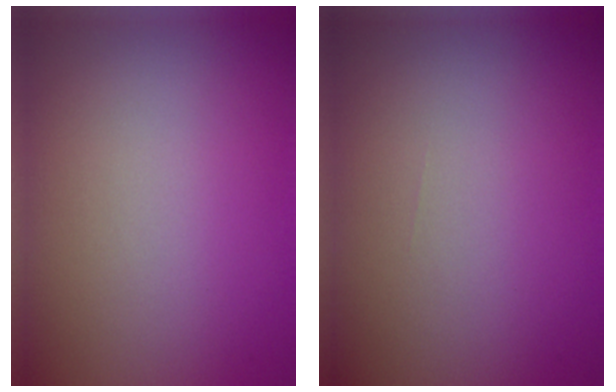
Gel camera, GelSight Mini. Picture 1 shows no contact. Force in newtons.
{"total": 0.0}